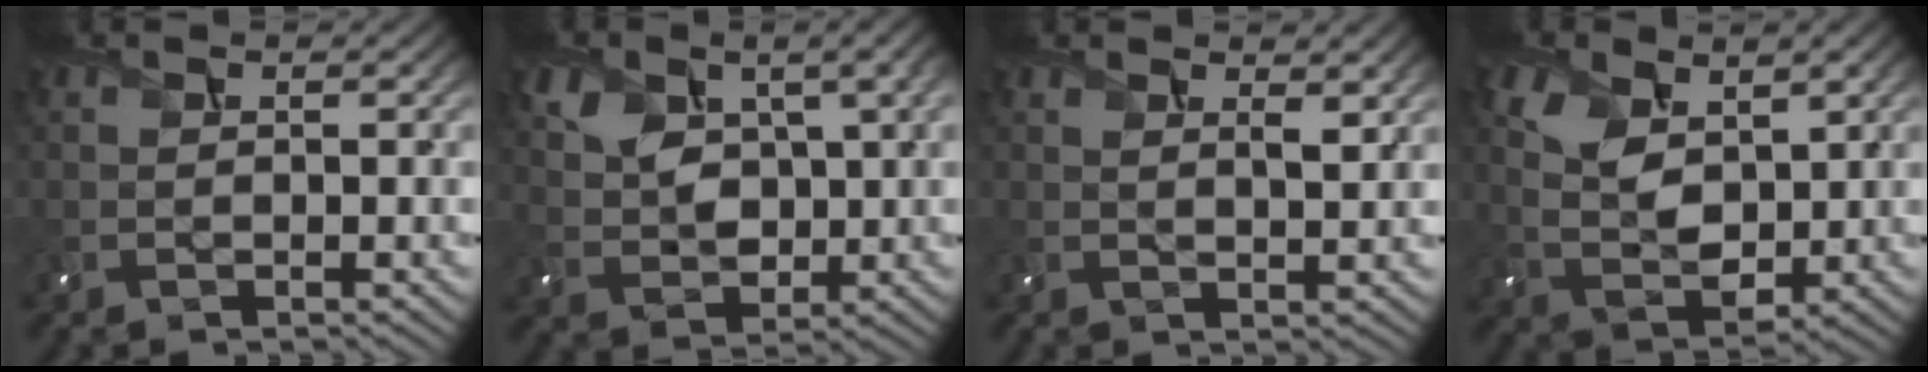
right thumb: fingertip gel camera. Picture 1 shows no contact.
{"total": 9.3, "force": [3.4, 5.5, 6.7], "torque": [-0.158, 0.004, 0.069]}
{"total": 2.1, "force": [1.4, 0.4, 1.5], "torque": [-0.028, -0.004, 0.028]}
{"total": 6.9, "force": [2.8, 4.0, 4.9], "torque": [-0.112, -0.004, 0.052]}